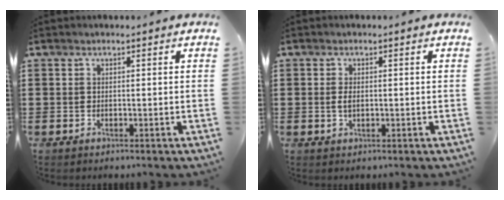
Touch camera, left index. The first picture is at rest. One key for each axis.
{"total": 1.6, "fx": -0.1, "fy": 0.8, "fz": 1.3, "tx": -0.029, "ty": 0.002, "tz": -0.002}